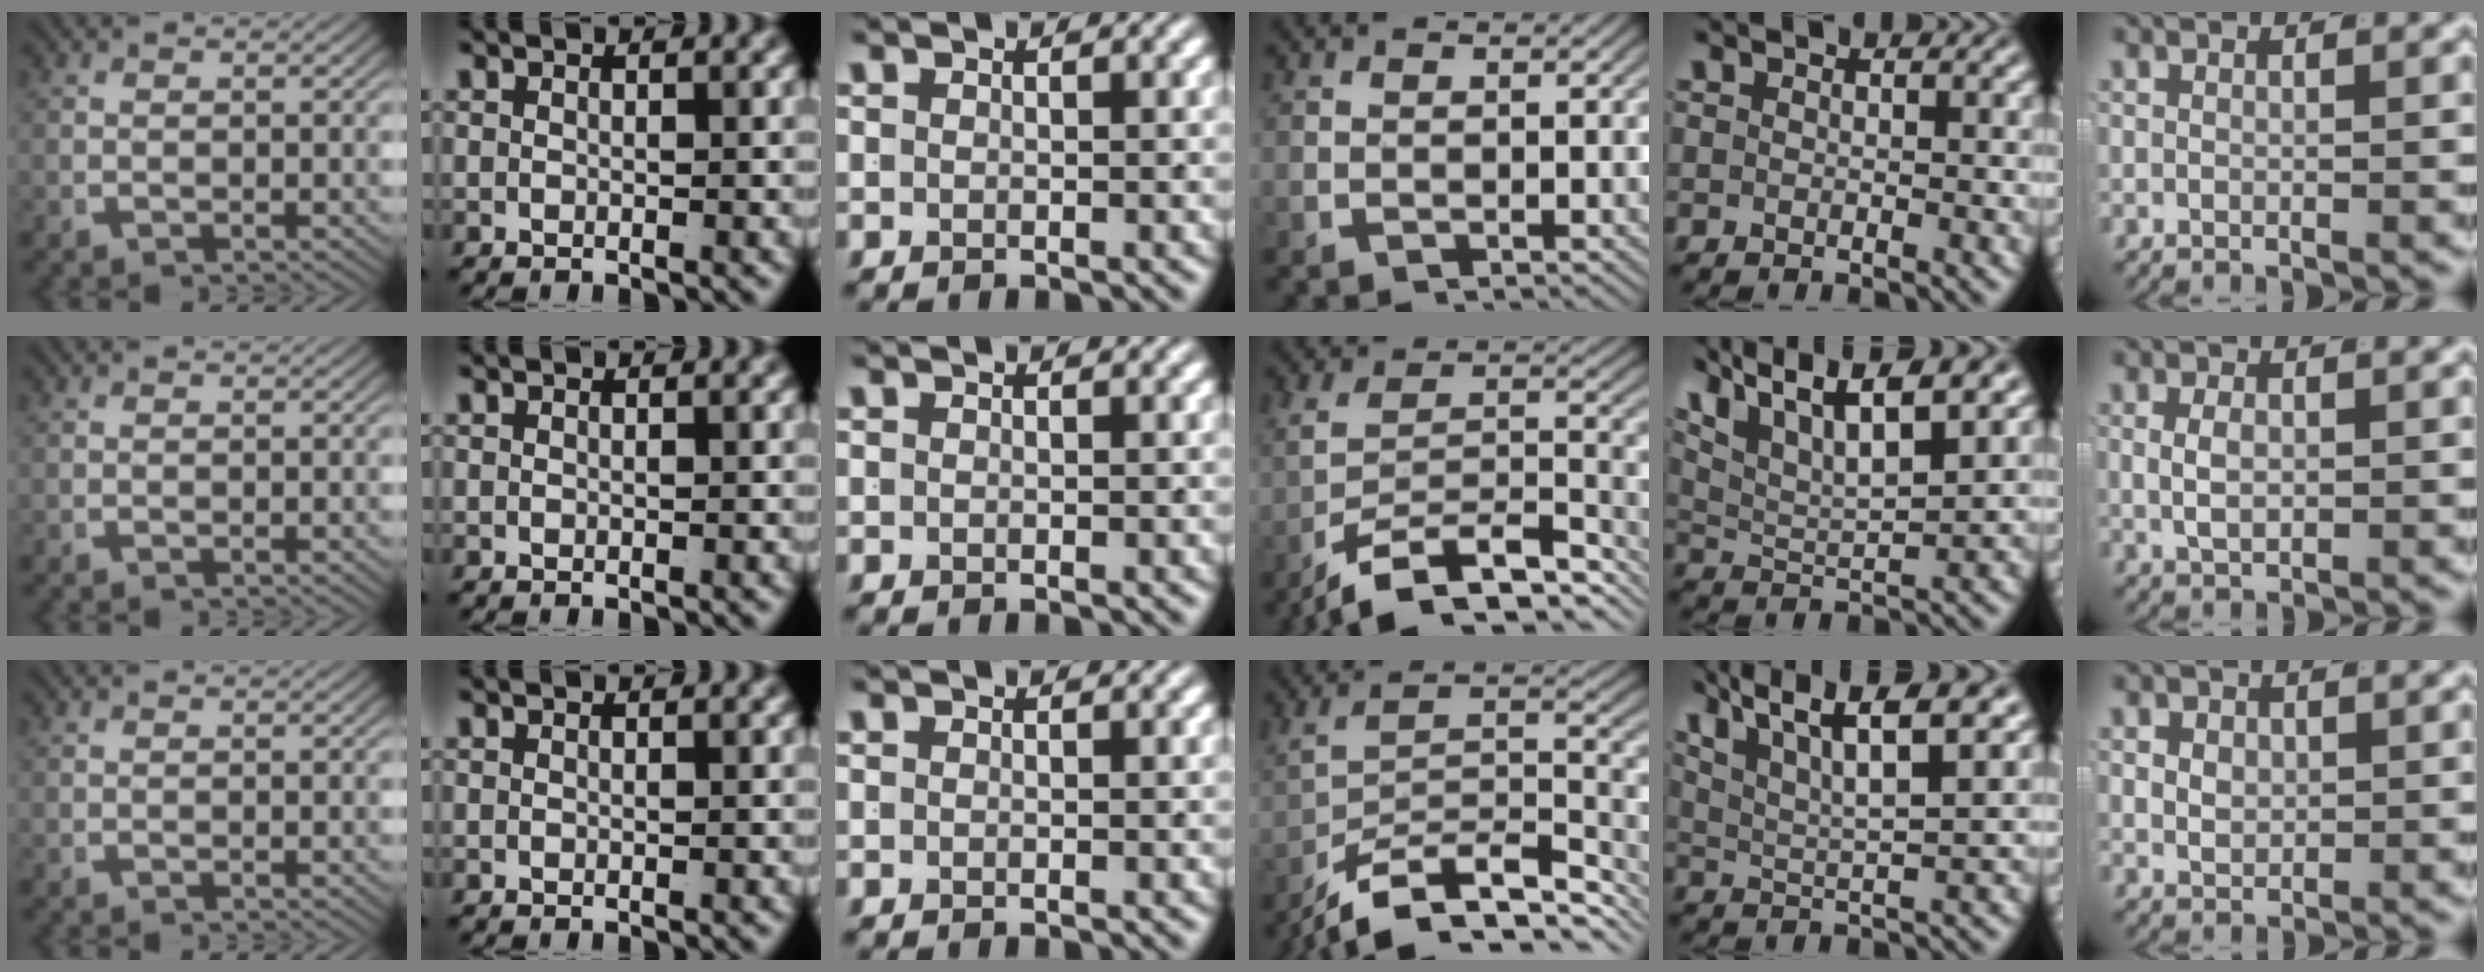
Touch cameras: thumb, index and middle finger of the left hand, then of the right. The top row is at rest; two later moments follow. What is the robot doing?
{"motion": "lift_and_place", "object": "jacket"}